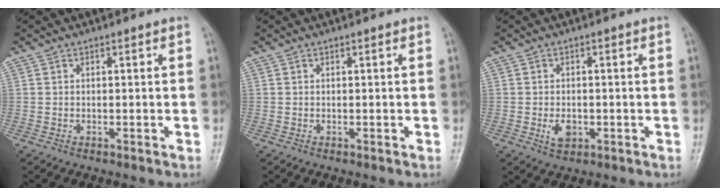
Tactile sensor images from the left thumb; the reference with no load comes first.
{"total": 0.0}
{"total": 3.2, "force": [-1.1, 2.3, 2.0], "torque": [-0.032, -0.001, -0.015]}